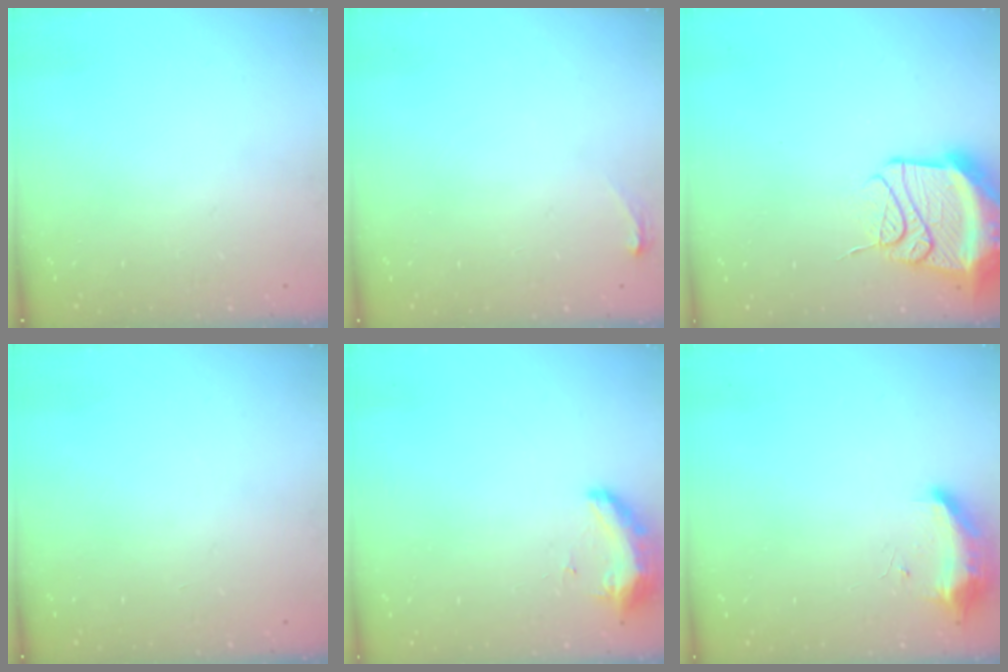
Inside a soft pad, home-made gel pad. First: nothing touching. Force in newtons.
{"total": 3.7, "press": 3.4, "slide": 1.4}
{"total": 23.5, "press": 19.0, "slide": 13.9}
{"total": 0.0}
{"total": 8.5, "press": 8.3, "slide": 1.7}
{"total": 18.4, "press": 10.9, "slide": 14.8}